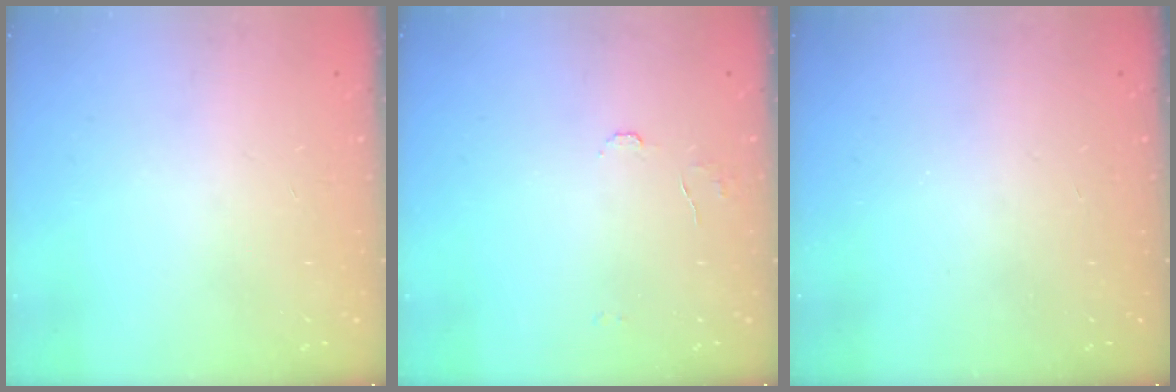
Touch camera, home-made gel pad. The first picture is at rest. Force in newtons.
{"total": 5.2, "press": 5.2, "slide": 0.4}
{"total": 0.0}